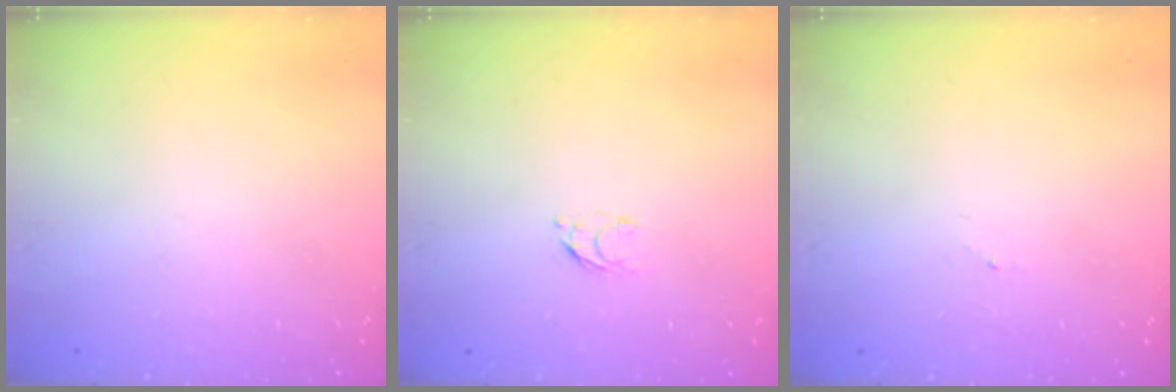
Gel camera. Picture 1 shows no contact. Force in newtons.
{"total": 2.9, "press": 2.9, "slide": 0.2}
{"total": 2.5, "press": 2.5, "slide": 0.1}